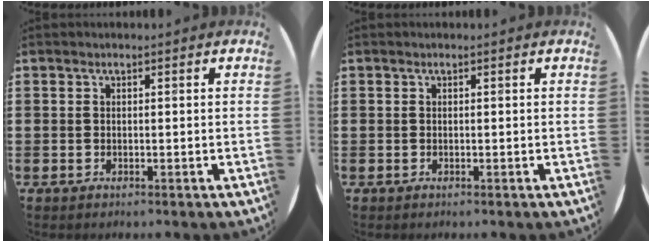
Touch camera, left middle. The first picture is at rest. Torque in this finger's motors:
{"motor_torque": [0.00, 0.00, 0.00, 0.01]}